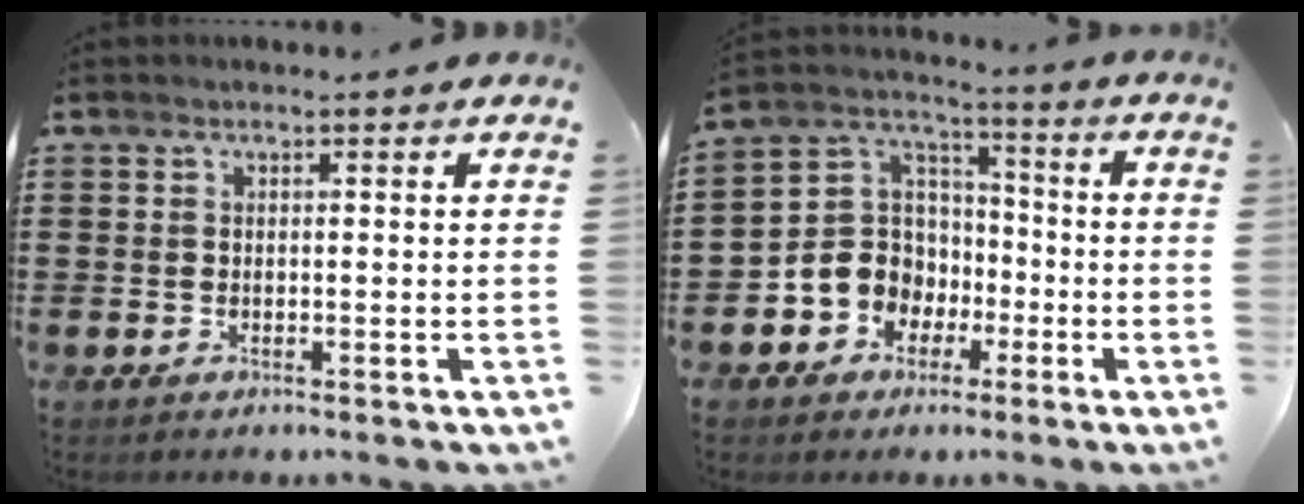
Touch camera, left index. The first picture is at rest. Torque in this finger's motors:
{"motor_torque": [1.07, 1.07, 0.64, 0.08]}